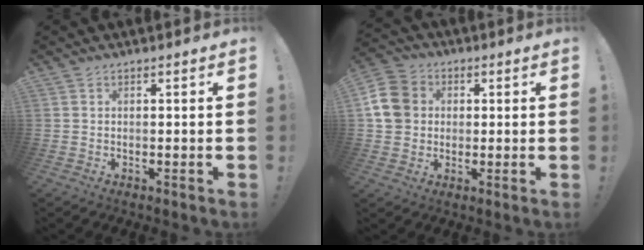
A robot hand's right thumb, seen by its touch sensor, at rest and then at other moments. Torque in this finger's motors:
{"motor_torque": [0.07, 0.40, 0.05, 0.05, 0.04]}